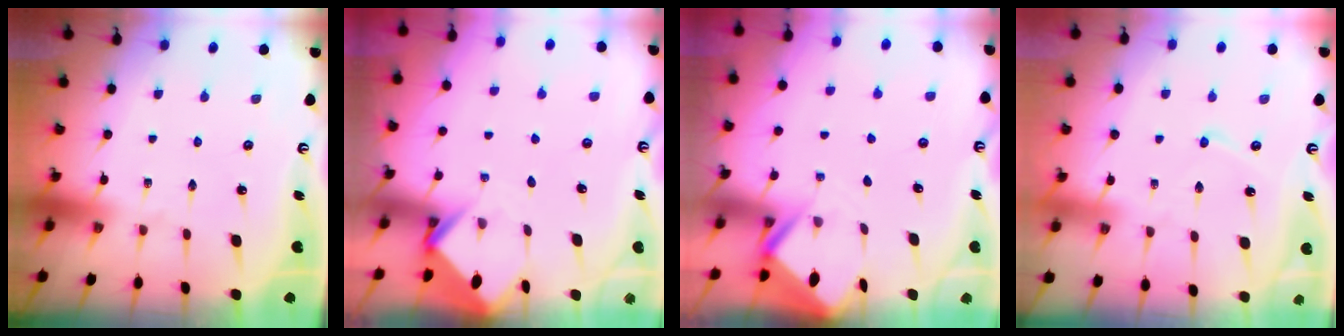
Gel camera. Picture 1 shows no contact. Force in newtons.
{"total": 3.8, "press": 3.8, "slide": 0.2}
{"total": 2.9, "press": 2.9, "slide": 0.3}
{"total": 2.1, "press": 2.1, "slide": 0.2}